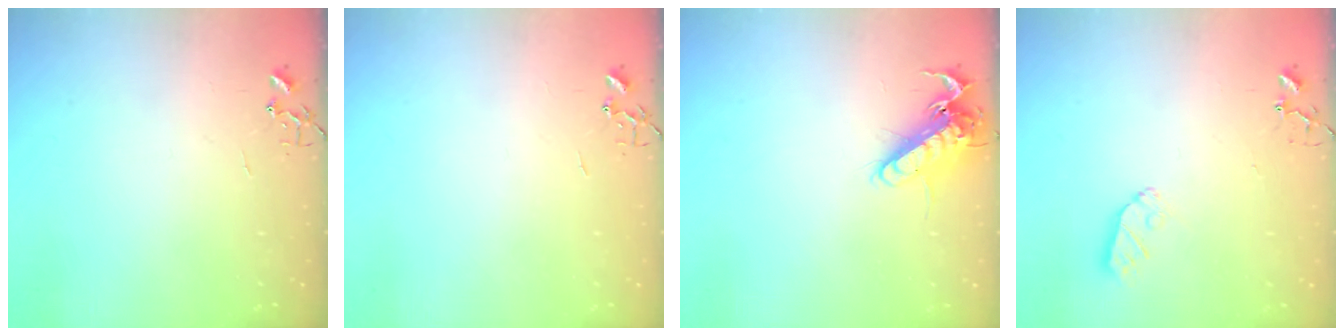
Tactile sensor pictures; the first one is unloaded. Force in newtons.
{"total": 0.0}
{"total": 13.8, "press": 13.7, "slide": 2.0}
{"total": 4.5, "press": 4.5, "slide": 0.6}